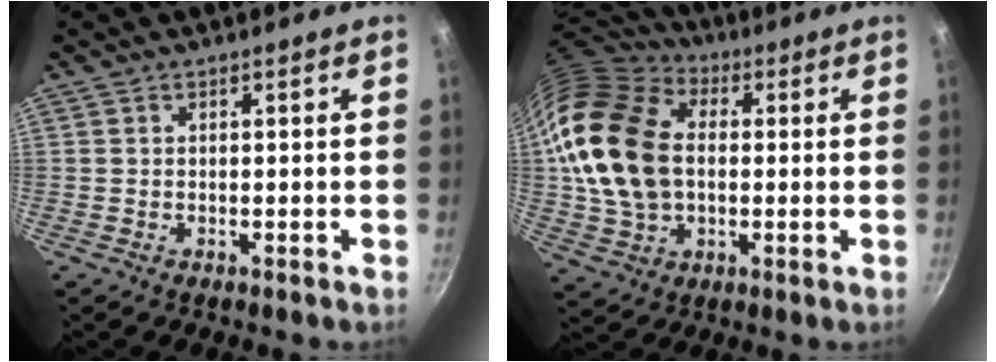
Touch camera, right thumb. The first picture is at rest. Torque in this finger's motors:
{"motor_torque": [-0.74, 2.38, 2.22, -0.32, 0.28]}